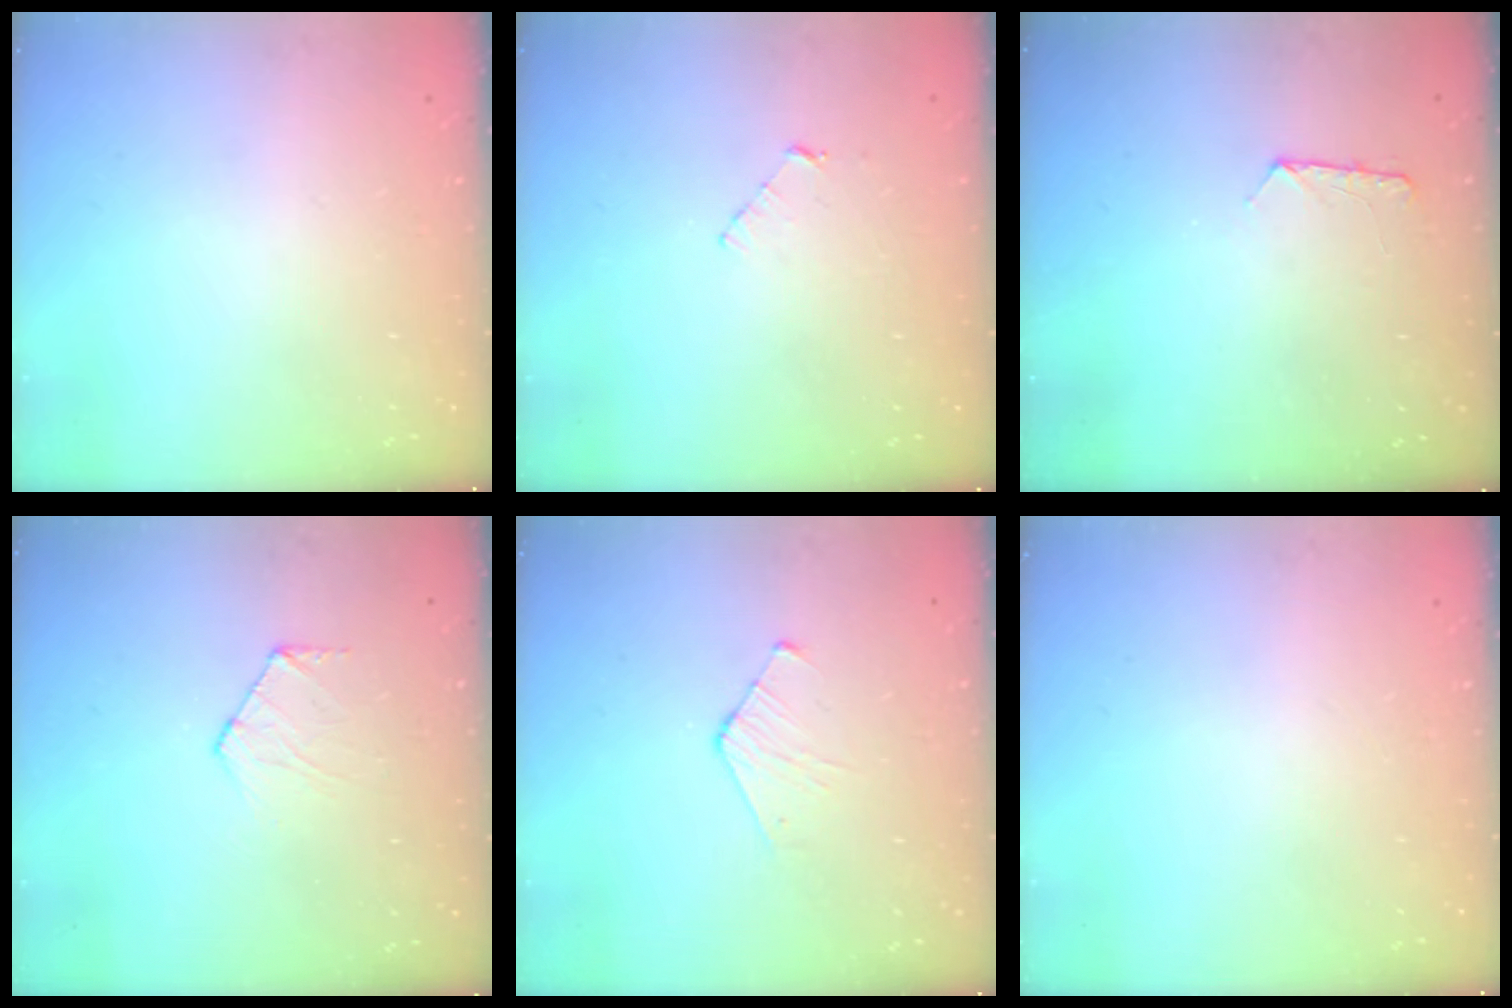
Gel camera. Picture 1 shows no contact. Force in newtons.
{"total": 3.4, "press": 3.4, "slide": 0.3}
{"total": 6.7, "press": 6.6, "slide": 0.6}
{"total": 5.9, "press": 5.9, "slide": 0.6}
{"total": 4.3, "press": 4.3, "slide": 0.4}
{"total": 0.0}